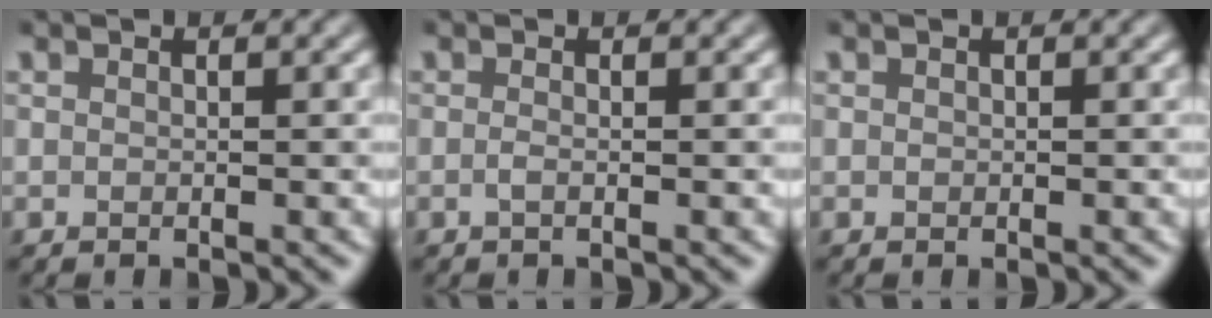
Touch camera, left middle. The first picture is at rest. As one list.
[{"total": 0.9, "force": [-0.3, 0.3, 0.8], "torque": [-0.013, -0.003, -0.007]}, {"total": 0.0}]